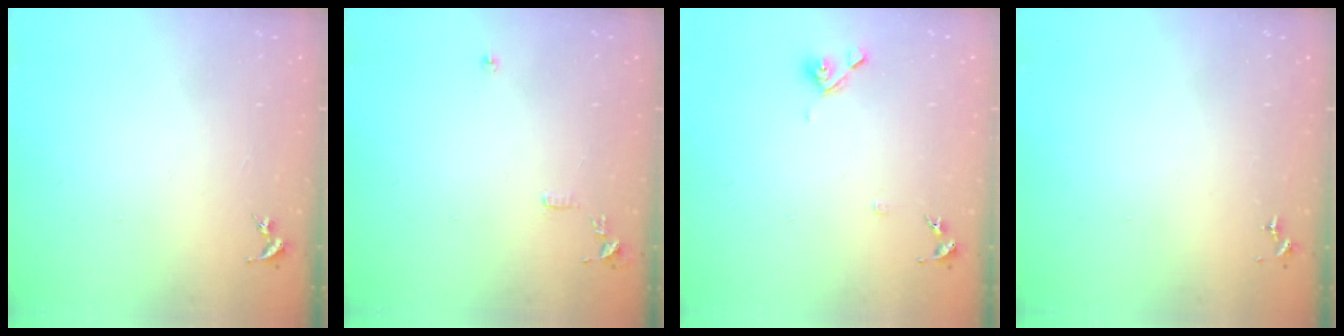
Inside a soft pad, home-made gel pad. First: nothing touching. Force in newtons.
{"total": 7.8, "press": 7.8, "slide": 0.8}
{"total": 7.5, "press": 7.3, "slide": 1.6}
{"total": 0.0}